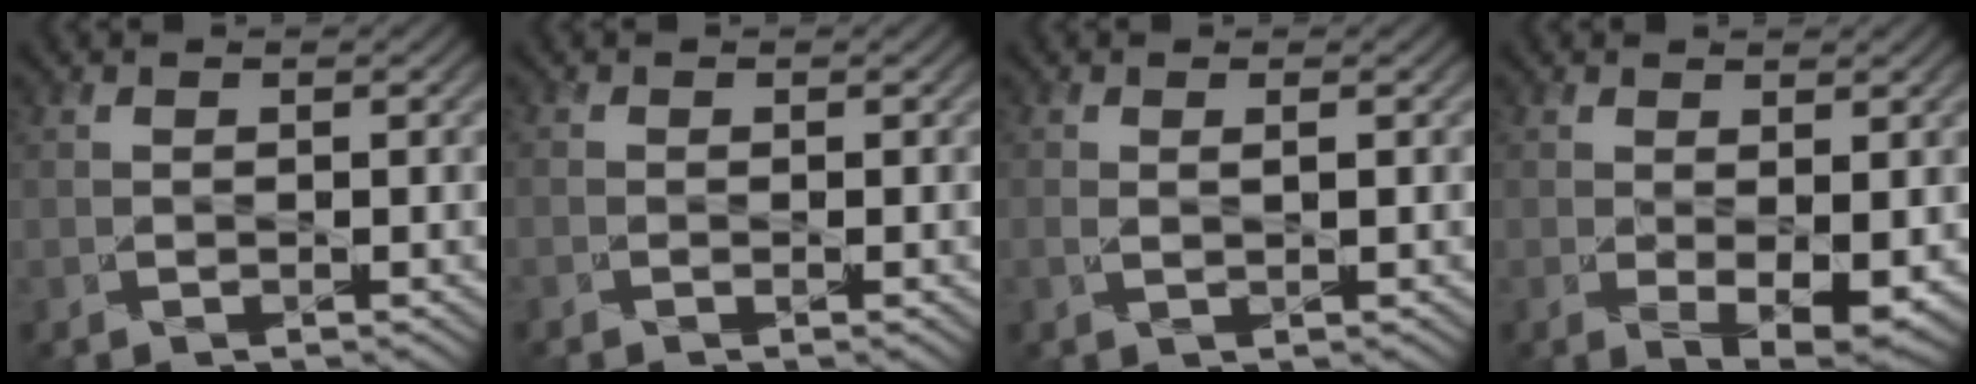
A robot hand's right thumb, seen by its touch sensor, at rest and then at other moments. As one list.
[{"total": 0.9, "force": [-0.4, 0.1, 0.8], "torque": [-0.017, -0.002, -0.008]}, {"total": 1.2, "force": [0.4, 0.2, 1.1], "torque": [-0.021, 0.002, 0.006]}, {"total": 4.2, "force": [0.0, 1.8, 3.8], "torque": [-0.070, -0.017, 0.010]}]